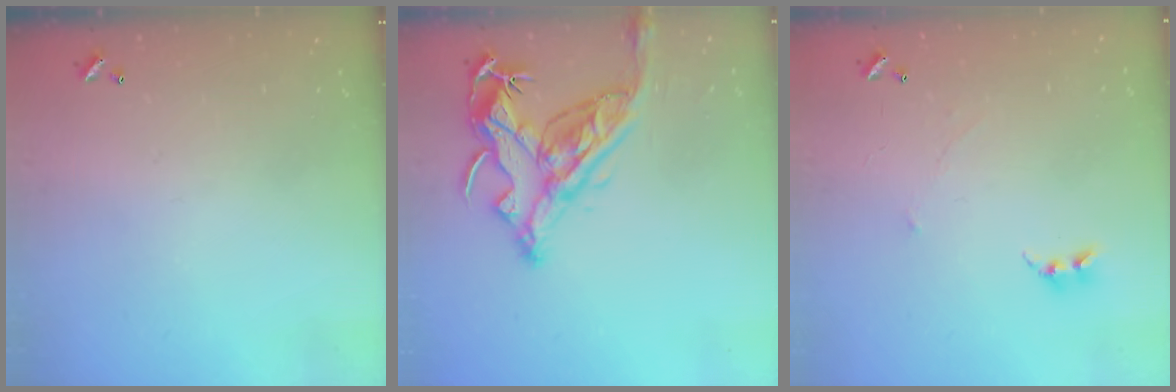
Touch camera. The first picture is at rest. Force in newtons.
{"total": 16.2, "press": 16.1, "slide": 2.1}
{"total": 0.9, "press": 0.8, "slide": 0.5}